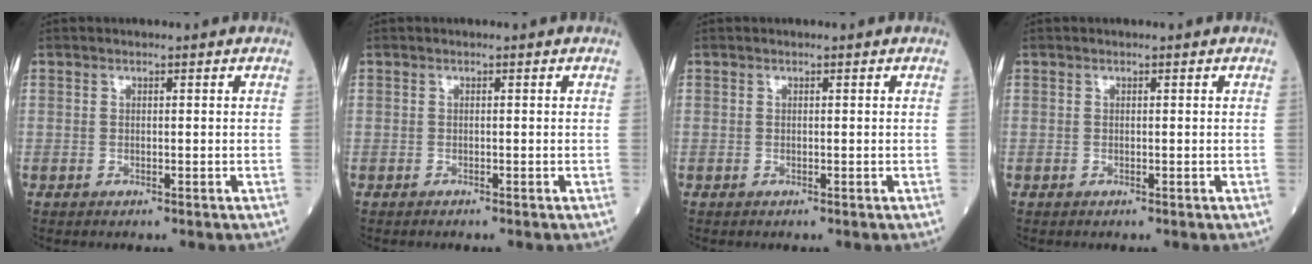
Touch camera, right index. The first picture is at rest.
{"total": 0.0}
{"total": 0.0}
{"total": 0.0}